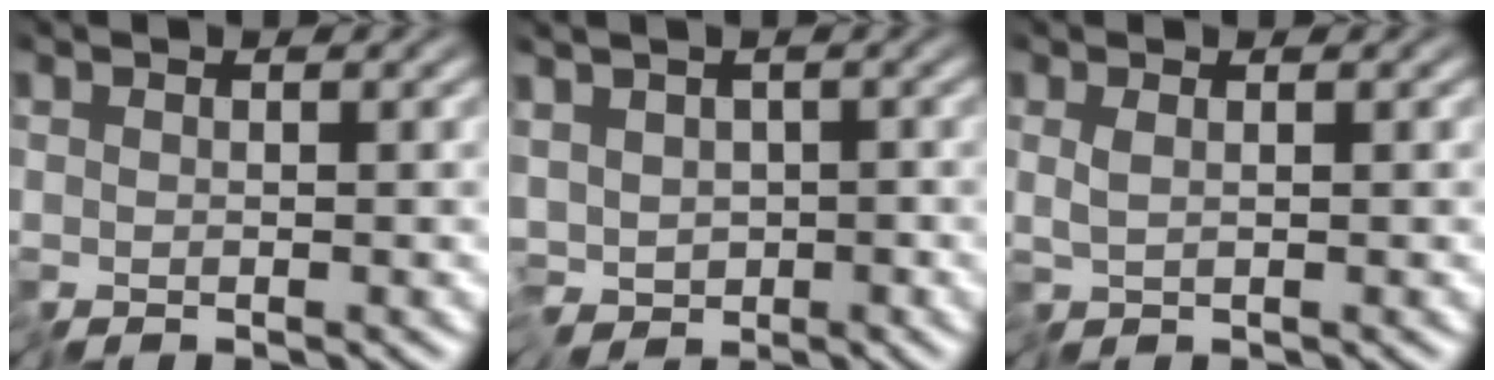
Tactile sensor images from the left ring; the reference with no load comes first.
{"total": 4.1, "force": [-1.5, 2.9, 2.5], "torque": [-0.048, 0.000, -0.040]}
{"total": 0.7, "force": [0.1, -0.3, 0.6], "torque": [-0.014, -0.001, 0.005]}